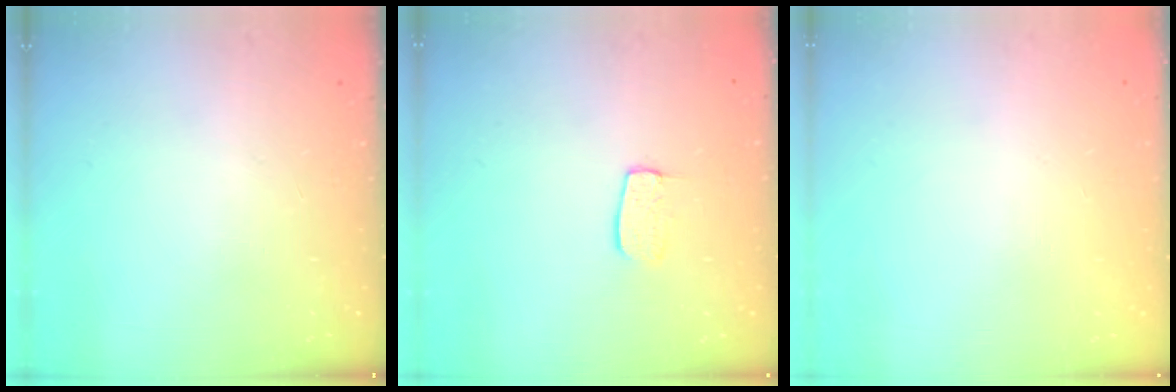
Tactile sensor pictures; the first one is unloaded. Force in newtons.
{"total": 5.6, "press": 5.6, "slide": 0.2}
{"total": 0.0}